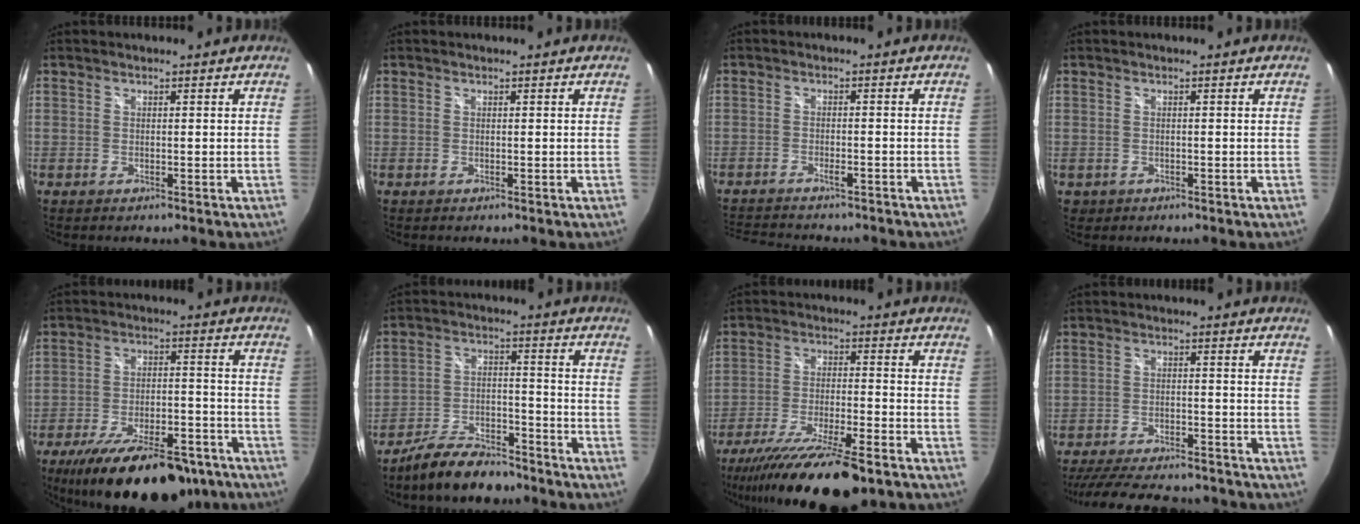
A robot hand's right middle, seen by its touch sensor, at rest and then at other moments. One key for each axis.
{"total": 0.0}
{"total": 8.5, "fx": -7.6, "fy": 1.5, "fz": 3.5, "tx": -0.084, "ty": -0.015, "tz": -0.117}
{"total": 0.8, "fx": -0.2, "fy": 0.7, "fz": 0.4, "tx": -0.009, "ty": -0.006, "tz": 0.000}
{"total": 22.6, "fx": -17.2, "fy": 7.5, "fz": 12.7, "tx": -0.218, "ty": -0.024, "tz": -0.243}
{"total": 9.6, "fx": -8.2, "fy": 3.0, "fz": 4.0, "tx": -0.086, "ty": 0.010, "tz": -0.135}
{"total": 18.7, "fx": -14.5, "fy": 2.7, "fz": 11.4, "tx": -0.218, "ty": -0.050, "tz": -0.240}
{"total": 19.1, "fx": -16.4, "fy": 5.1, "fz": 8.5, "tx": -0.172, "ty": -0.017, "tz": -0.232}